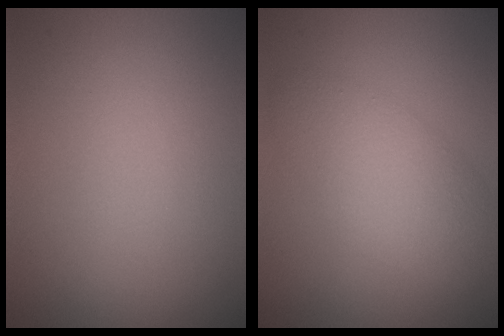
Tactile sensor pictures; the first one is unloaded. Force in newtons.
{"total": 4.2, "press": 4.2, "slide": 0.1}